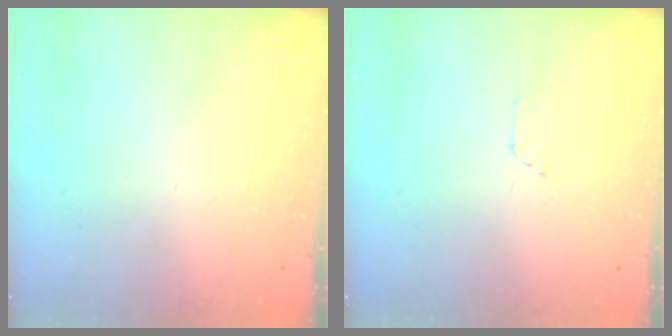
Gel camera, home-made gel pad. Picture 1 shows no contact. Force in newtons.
{"total": 2.3, "press": 2.3, "slide": 0.3}